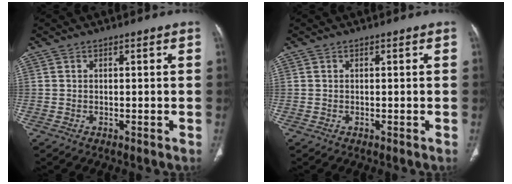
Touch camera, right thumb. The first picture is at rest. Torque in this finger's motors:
{"motor_torque": [0.04, 0.15, 0.00, 0.13, 0.04]}